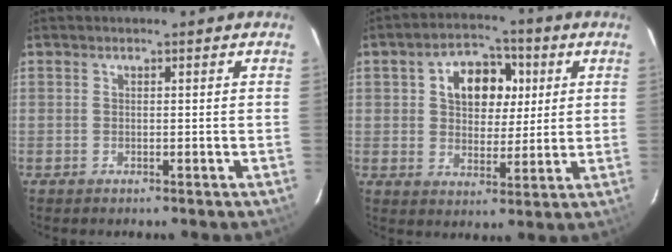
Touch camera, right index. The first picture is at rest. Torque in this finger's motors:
{"motor_torque": [0.23, 0.11, 0.12, 0.06]}